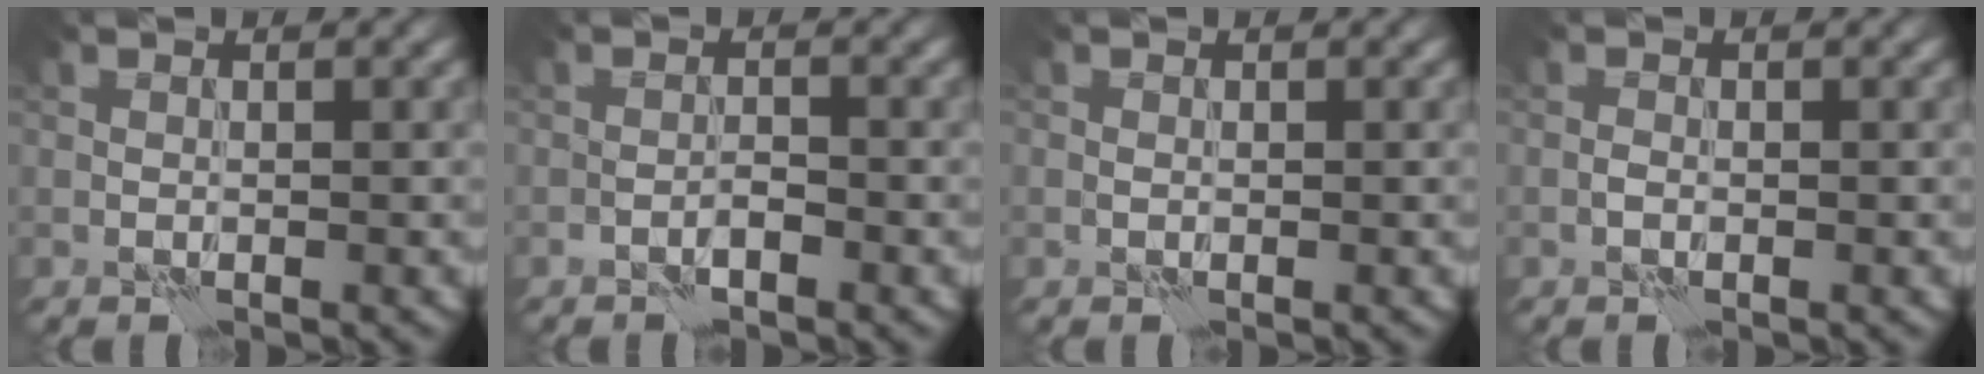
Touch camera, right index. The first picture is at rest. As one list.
[{"total": 0.7, "force": [-0.4, 0.0, 0.5], "torque": [-0.008, 0.005, -0.010]}, {"total": 0.0}, {"total": 0.6, "force": [-0.4, 0.3, 0.4], "torque": [-0.010, 0.005, -0.009]}]